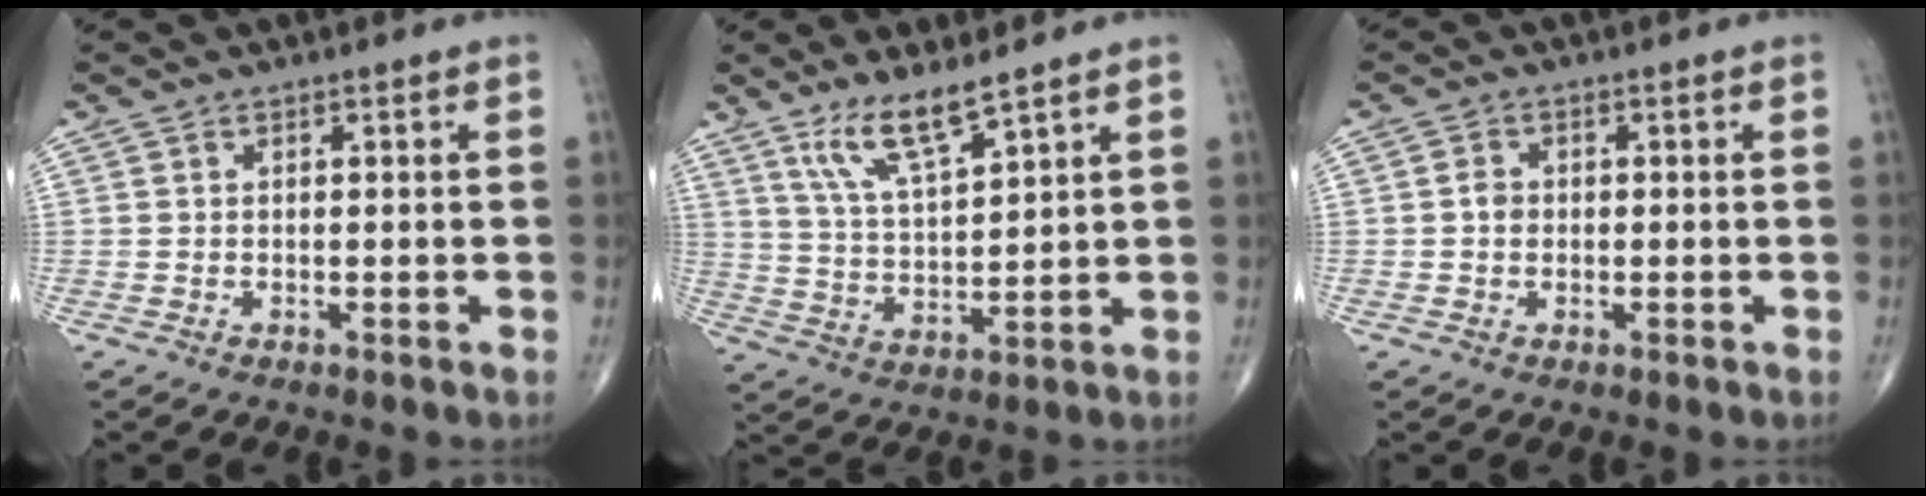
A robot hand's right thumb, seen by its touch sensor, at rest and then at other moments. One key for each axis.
{"total": 8.7, "fx": 6.2, "fy": 1.5, "fz": 5.9, "tx": -0.108, "ty": -0.044, "tz": 0.129}
{"total": 2.1, "fx": 0.0, "fy": 1.8, "fz": 1.1, "tx": -0.010, "ty": 0.007, "tz": -0.003}